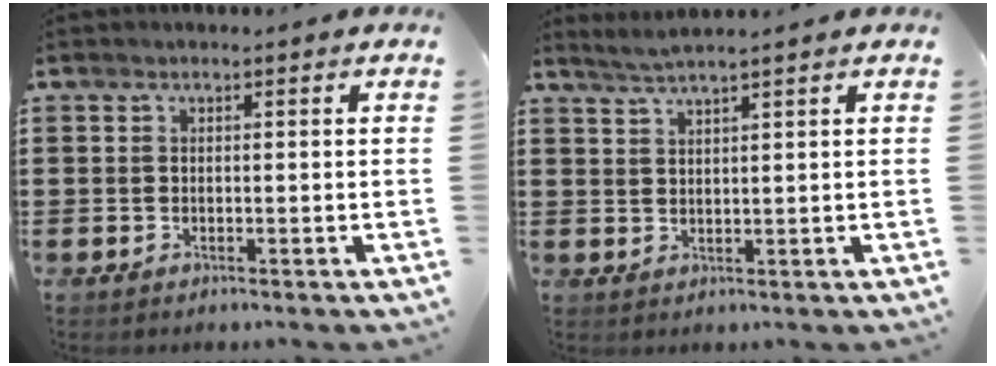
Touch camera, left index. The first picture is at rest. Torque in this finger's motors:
{"motor_torque": [-0.04, 0.01, -0.07, 0.00]}